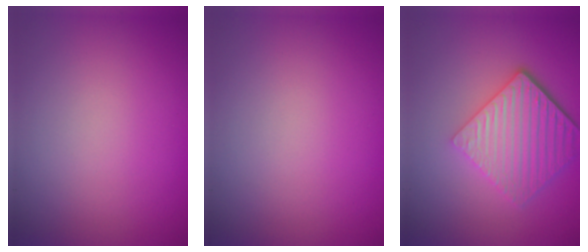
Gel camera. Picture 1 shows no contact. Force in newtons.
{"total": 0.0}
{"total": 5.7, "press": 4.3, "slide": 3.7}